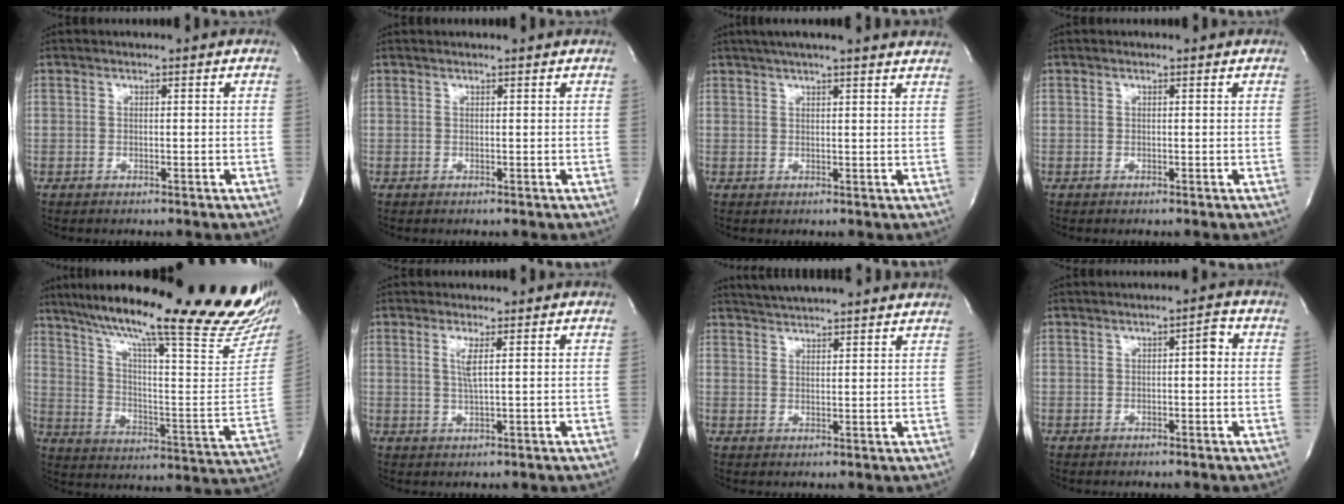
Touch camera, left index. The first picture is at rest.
{"total": 1.6, "force": [1.5, -0.1, 0.5], "torque": [-0.011, 0.009, 0.017]}
{"total": 14.3, "force": [12.6, 0.6, 6.7], "torque": [-0.104, 0.028, 0.153]}
{"total": 0.0}
{"total": 31.5, "force": [25.6, 2.5, 18.3], "torque": [-0.255, -0.072, 0.344]}
{"total": 2.3, "force": [0.6, -0.2, 2.2], "torque": [-0.052, -0.010, 0.014]}
{"total": 12.6, "force": [11.7, 0.8, 4.5], "torque": [-0.077, 0.023, 0.159]}
{"total": 1.7, "force": [0.0, 0.4, 1.6], "torque": [-0.023, 0.002, -0.002]}